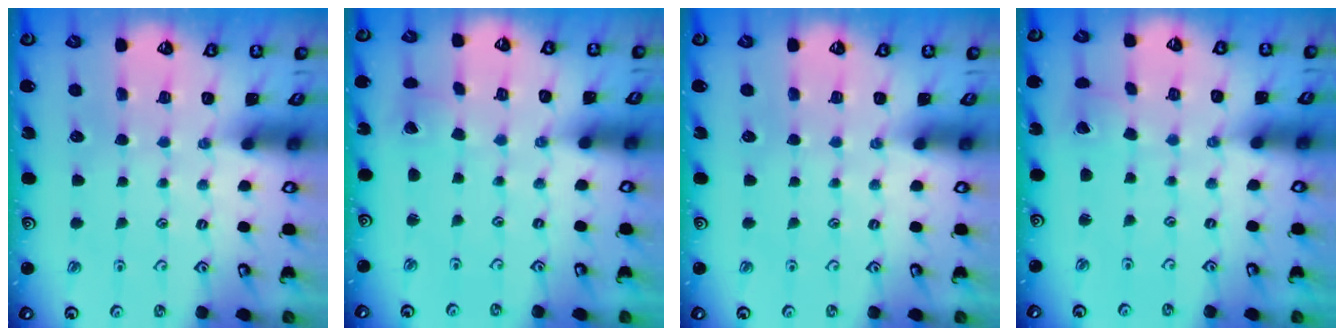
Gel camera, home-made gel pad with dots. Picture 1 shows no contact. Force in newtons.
{"total": 2.6, "press": 2.6, "slide": 0.3}
{"total": 0.0}
{"total": 1.9, "press": 1.9, "slide": 0.0}